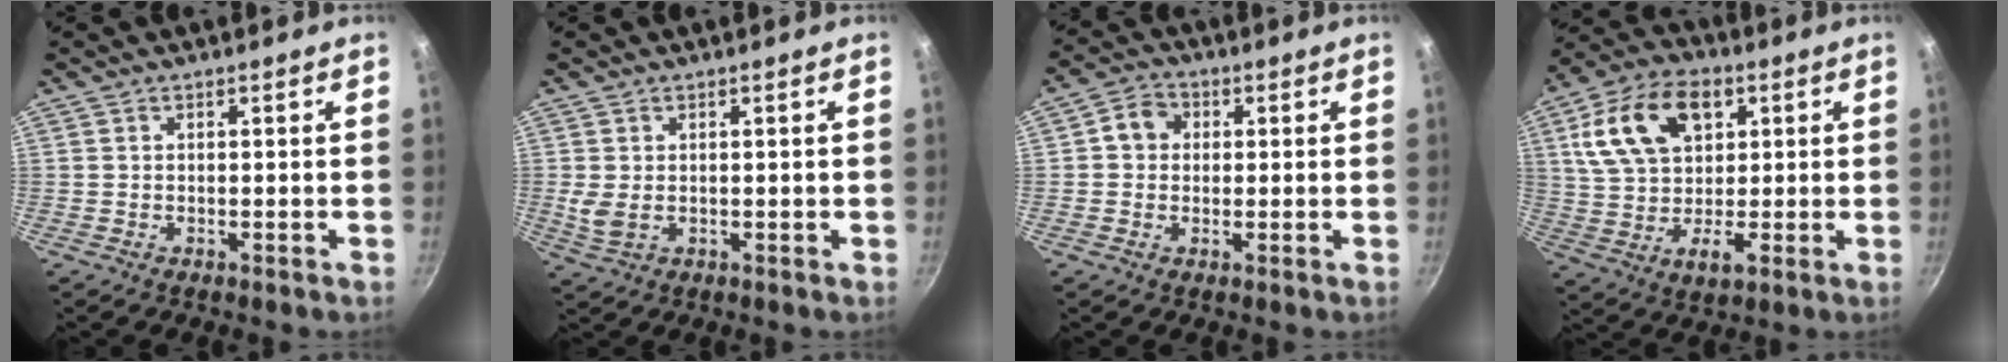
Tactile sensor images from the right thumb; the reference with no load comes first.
{"total": 3.4, "force": [0.1, 2.2, 2.6], "torque": [-0.047, -0.005, 0.012]}
{"total": 5.2, "force": [0.8, 4.5, 2.4], "torque": [-0.016, 0.010, 0.000]}
{"total": 17.7, "force": [5.6, 11.9, 11.8], "torque": [-0.188, 0.009, 0.094]}